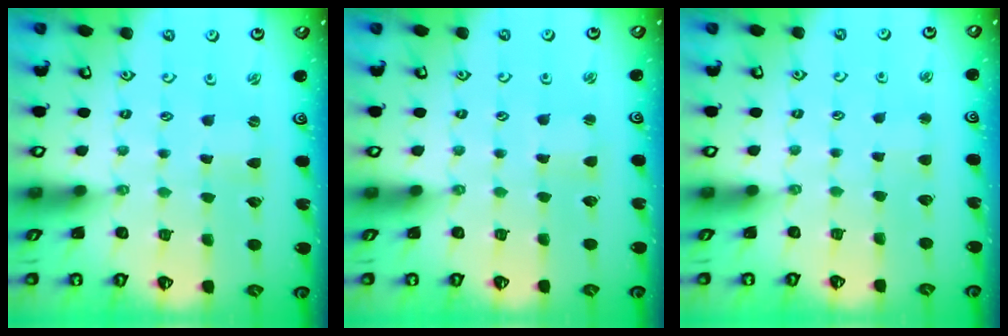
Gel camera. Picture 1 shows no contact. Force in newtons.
{"total": 1.7, "press": 1.7, "slide": 0.1}
{"total": 1.9, "press": 1.9, "slide": 0.3}